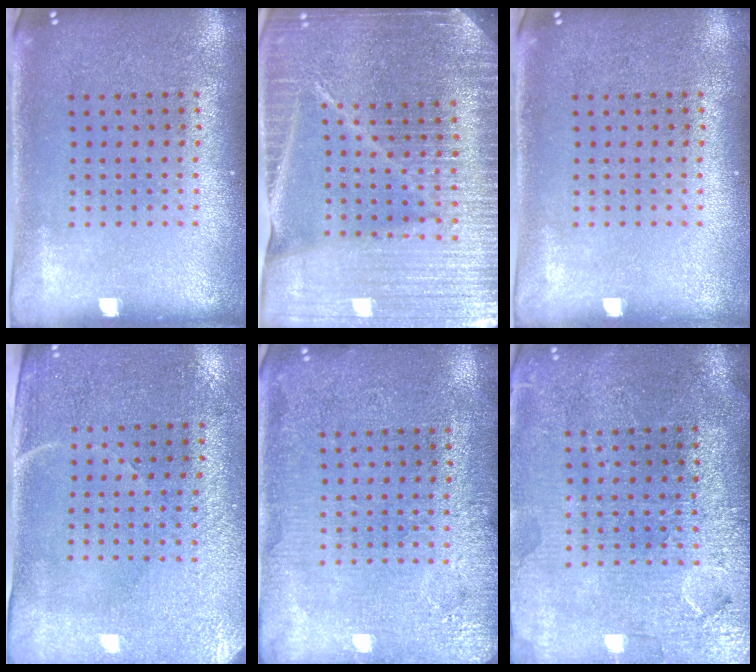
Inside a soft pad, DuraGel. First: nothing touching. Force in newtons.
{"total": 5.3, "press": 4.7, "slide": 2.4}
{"total": 0.0}
{"total": 3.0, "press": 2.7, "slide": 1.3}
{"total": 3.8, "press": 3.8, "slide": 0.5}
{"total": 3.6, "press": 3.4, "slide": 1.4}